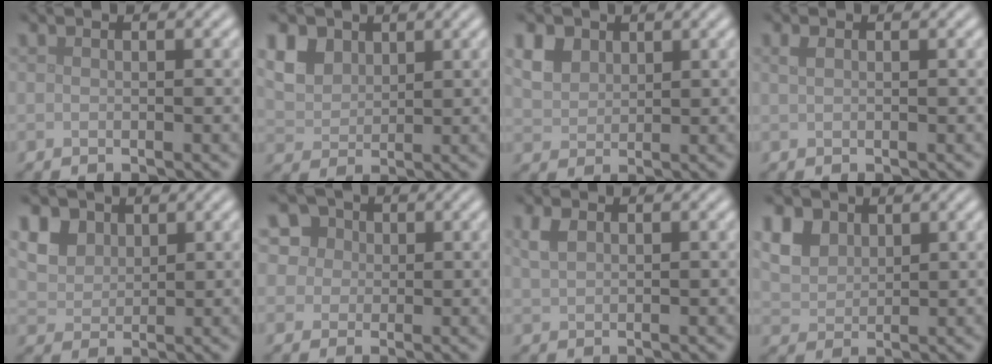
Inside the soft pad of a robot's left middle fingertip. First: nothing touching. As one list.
[{"total": 5.5, "force": [3.1, 3.8, 2.6], "torque": [-0.088, 0.006, 0.065]}, {"total": 4.9, "force": [2.7, 3.3, 2.3], "torque": [-0.074, 0.008, 0.056]}, {"total": 0.8, "force": [0.4, 0.4, 0.5], "torque": [-0.012, 0.001, 0.008]}, {"total": 6.4, "force": [3.5, 4.5, 2.8], "torque": [-0.096, 0.012, 0.064]}, {"total": 7.2, "force": [3.6, 5.5, 2.9], "torque": [-0.060, 0.021, 0.043]}, {"total": 1.8, "force": [0.9, 1.1, 1.1], "torque": [-0.027, 0.003, 0.021]}, {"total": 5.2, "force": [3.0, 3.5, 2.4], "torque": [-0.079, 0.005, 0.064]}]